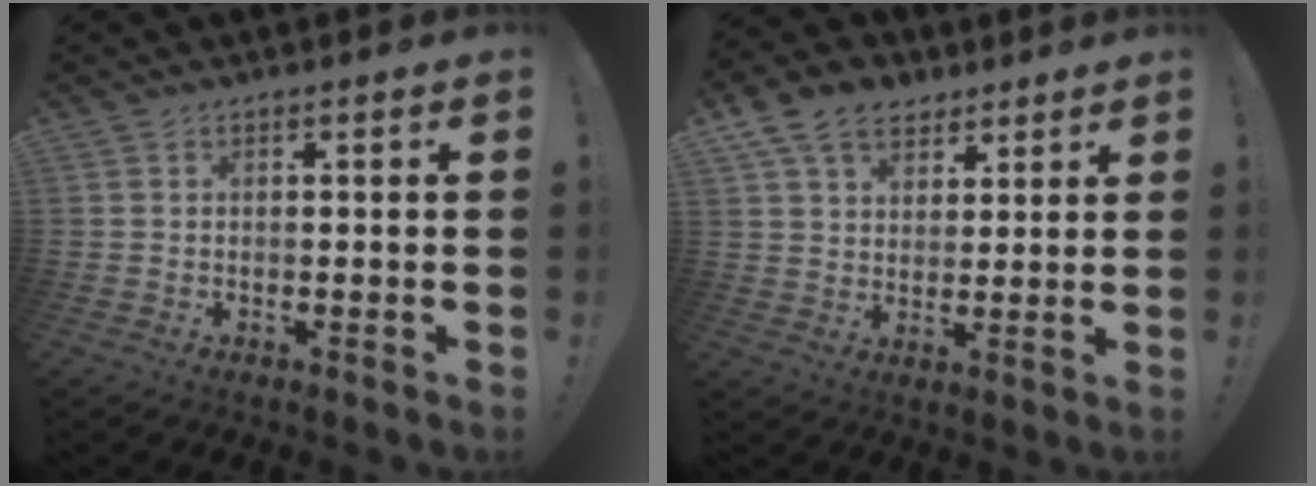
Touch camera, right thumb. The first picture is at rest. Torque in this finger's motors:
{"motor_torque": [-0.57, 1.46, 1.12, 0.97, 0.38]}